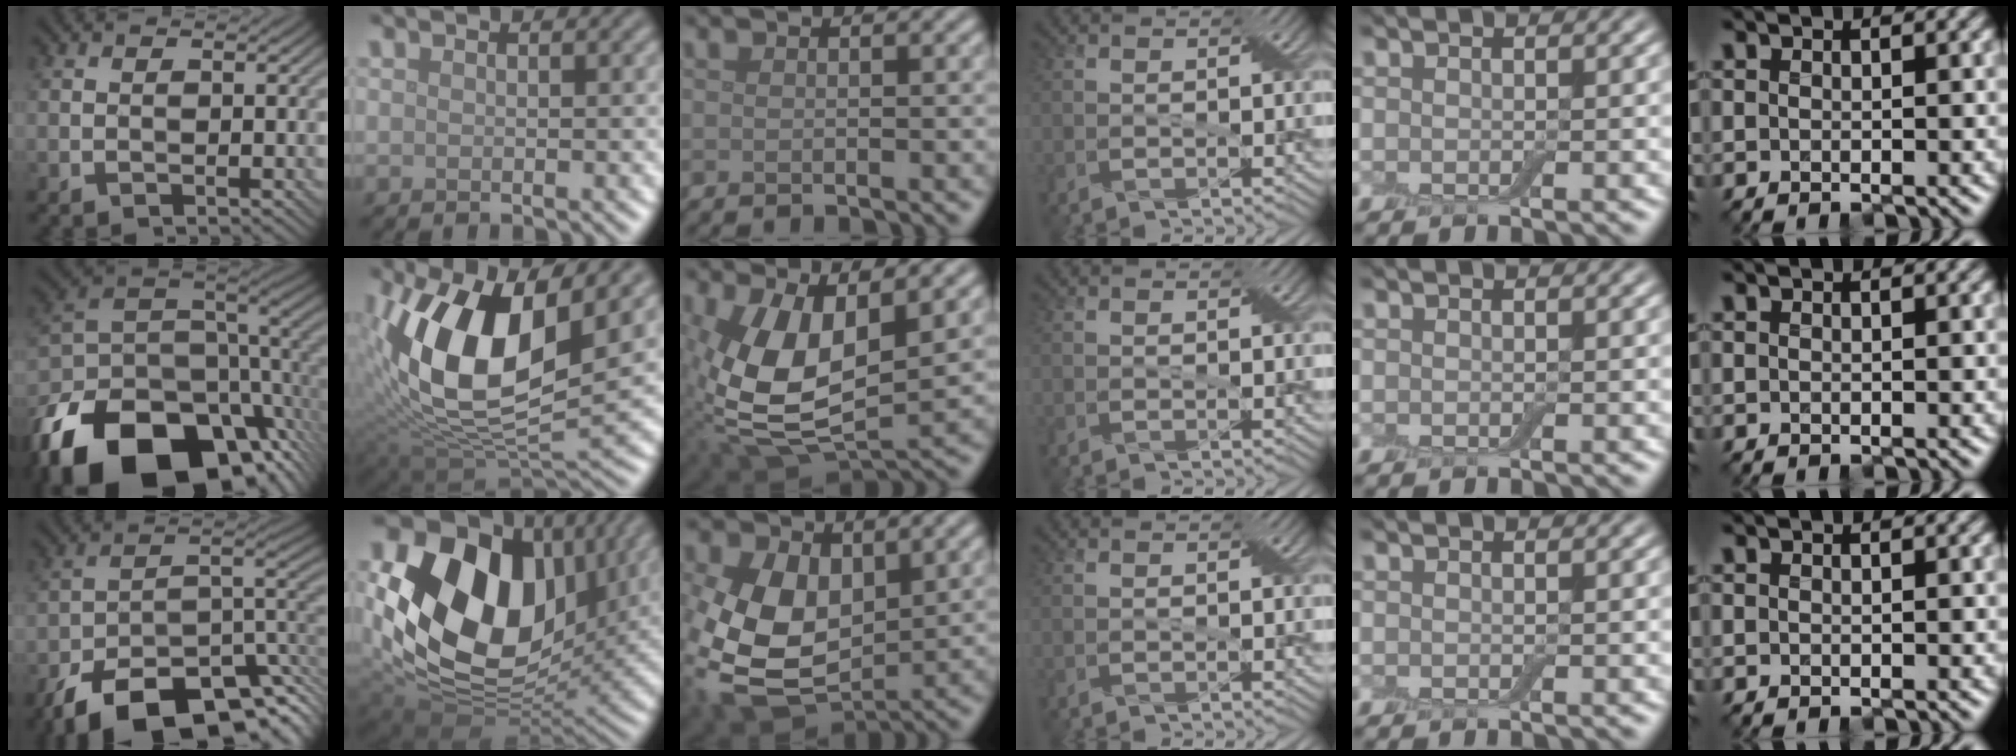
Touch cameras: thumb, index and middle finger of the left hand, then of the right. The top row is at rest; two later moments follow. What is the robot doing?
{"motion": "peel", "object": "duck tape"}